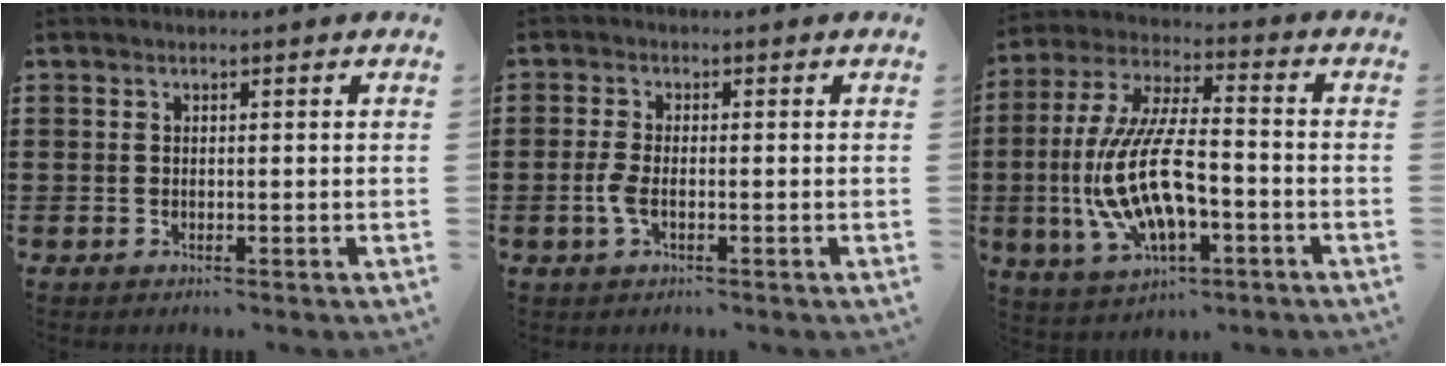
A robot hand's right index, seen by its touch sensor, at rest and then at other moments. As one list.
[{"total": 3.1, "force": [-1.0, 1.0, 2.7], "torque": [-0.070, -0.006, -0.024]}, {"total": 13.8, "force": [-3.8, 5.3, 12.1], "torque": [-0.277, -0.012, -0.076]}]